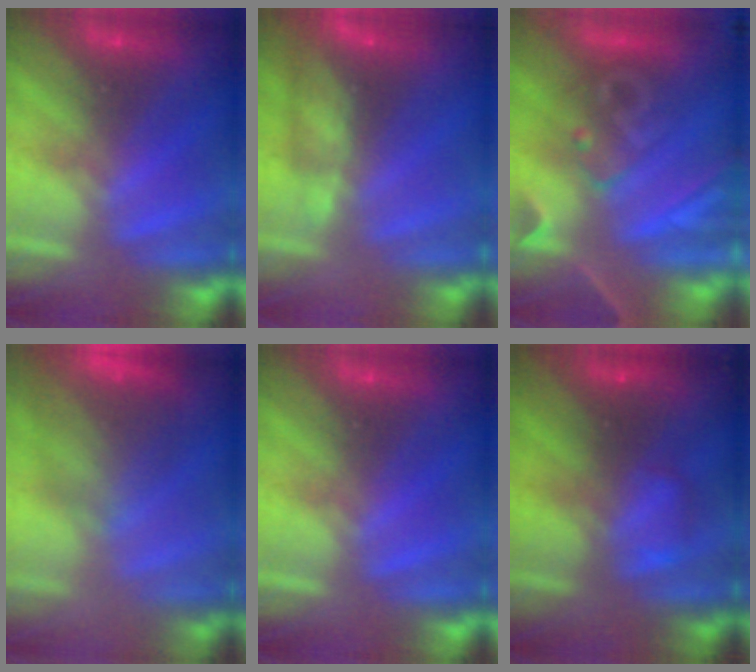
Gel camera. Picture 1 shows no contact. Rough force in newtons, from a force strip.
{"total": 5.9}
{"total": 8.5}
{"total": 6.4}
{"total": 0.0}
{"total": 1.8}